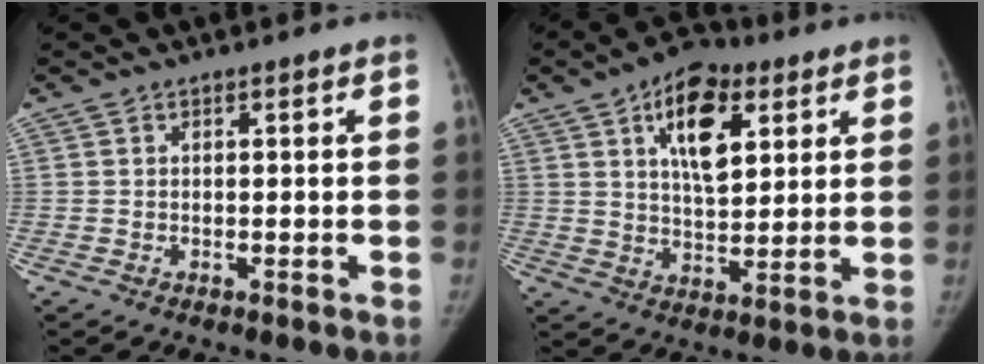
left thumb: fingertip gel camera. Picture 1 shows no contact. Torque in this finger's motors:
{"motor_torque": [1.45, 0.84, 1.58, -0.75, 0.39]}